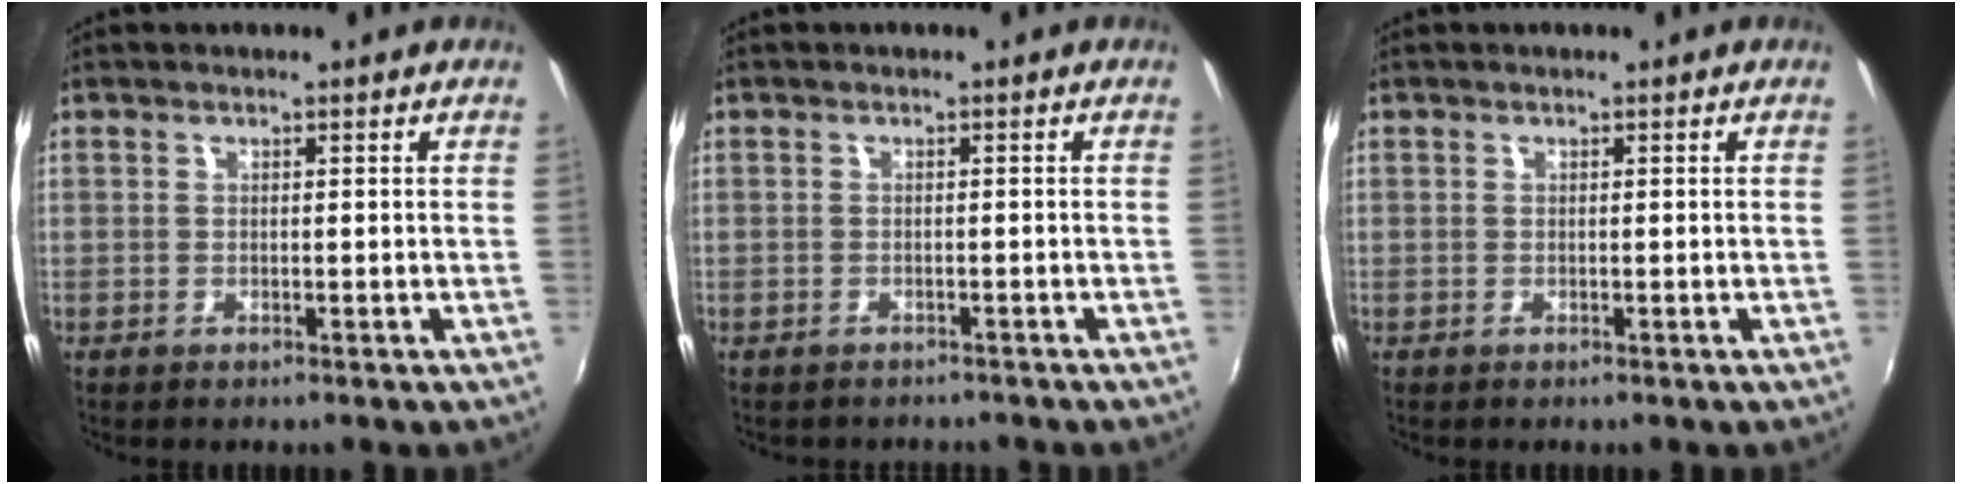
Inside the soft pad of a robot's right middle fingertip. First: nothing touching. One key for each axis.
{"total": 2.5, "fx": -2.2, "fy": 1.0, "fz": 0.5, "tx": -0.015, "ty": -0.013, "tz": -0.029}
{"total": 0.0}